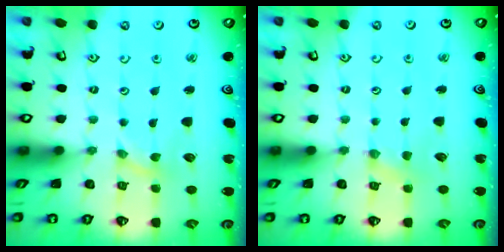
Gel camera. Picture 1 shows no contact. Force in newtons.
{"total": 1.3, "press": 1.2, "slide": 0.2}